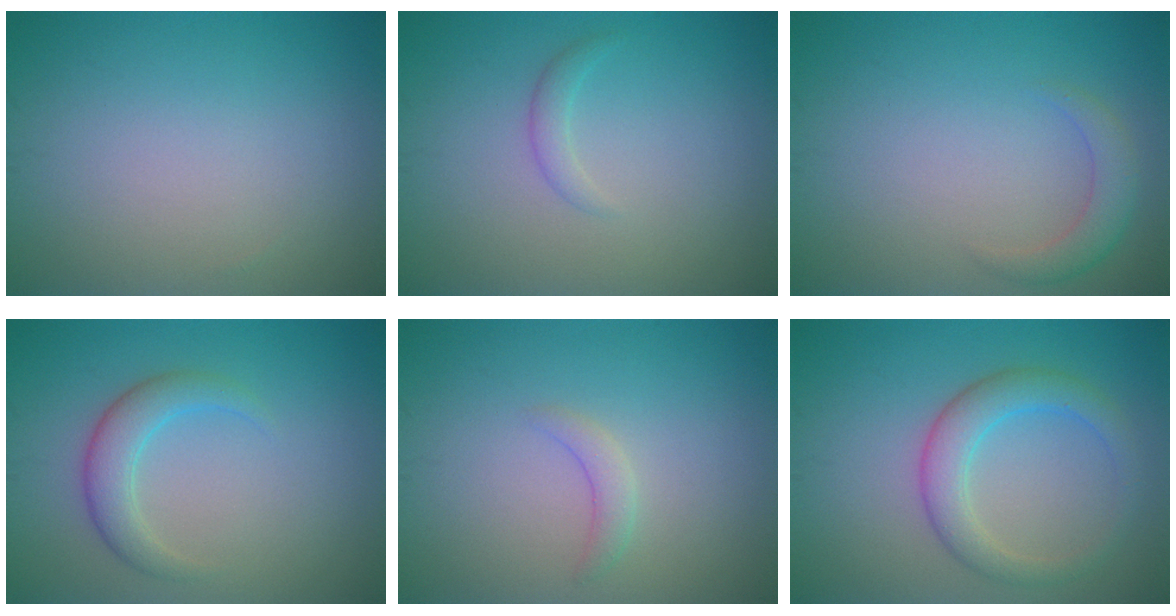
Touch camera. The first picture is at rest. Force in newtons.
{"total": 1.2, "press": 1.1, "slide": 0.2}
{"total": 2.1, "press": 2.1, "slide": 0.2}
{"total": 3.0, "press": 3.0, "slide": 0.1}
{"total": 1.3, "press": 1.3, "slide": 0.2}
{"total": 3.8, "press": 3.8, "slide": 0.1}